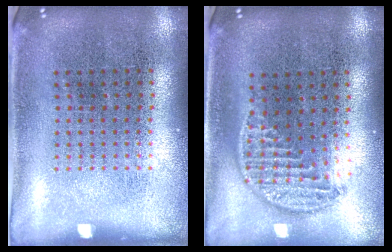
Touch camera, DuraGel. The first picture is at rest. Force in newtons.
{"total": 1.3, "press": 1.2, "slide": 0.7}